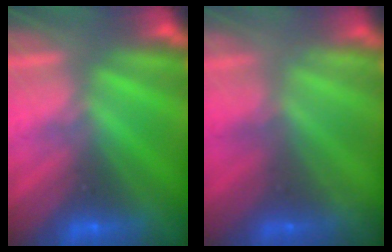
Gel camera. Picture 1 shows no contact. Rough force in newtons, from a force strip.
{"total": 2.1}